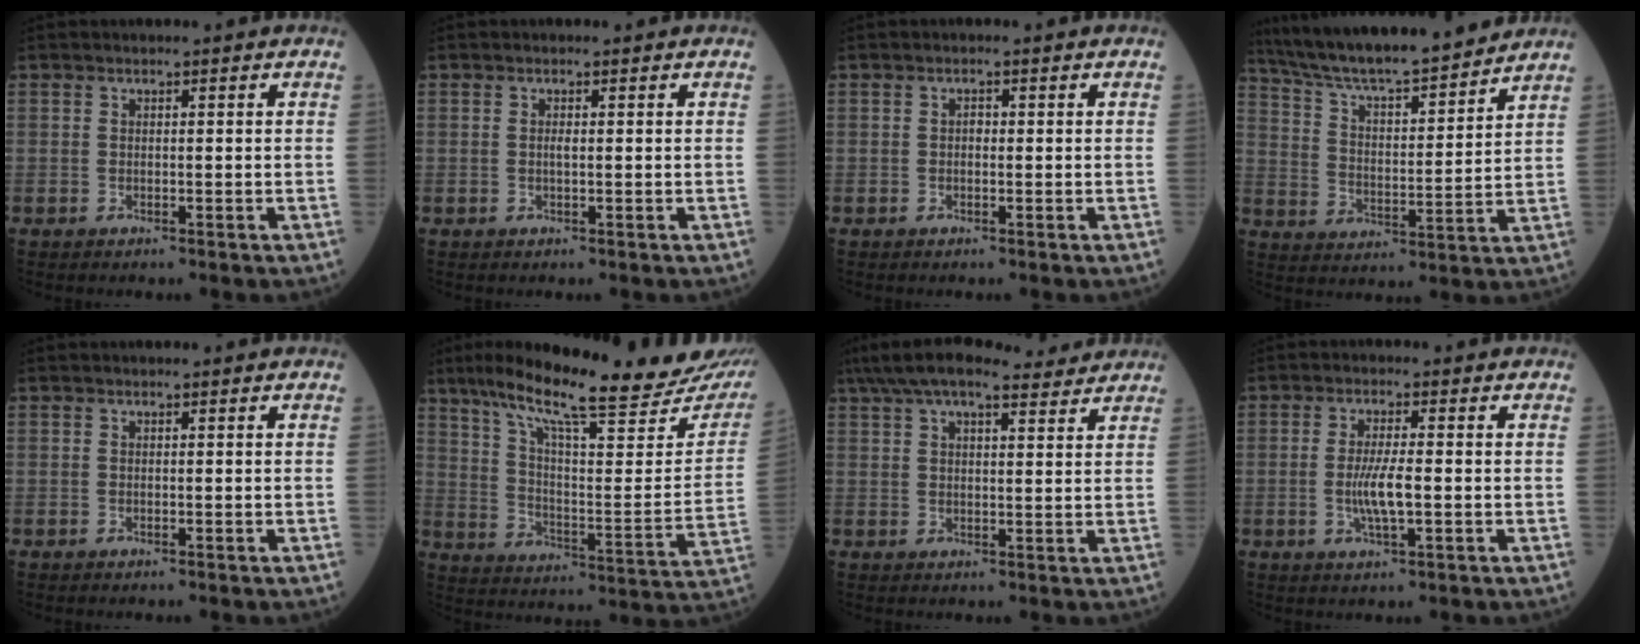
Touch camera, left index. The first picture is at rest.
{"total": 0.7, "force": [0.0, 0.1, 0.7], "torque": [-0.016, -0.001, 0.000]}
{"total": 0.8, "force": [0.0, 0.5, 0.6], "torque": [-0.010, 0.002, -0.003]}
{"total": 18.7, "force": [16.8, 1.4, 8.2], "torque": [-0.146, 0.013, 0.270]}
{"total": 0.0}
{"total": 27.0, "force": [21.8, 3.1, 15.5], "torque": [-0.248, -0.036, 0.300]}
{"total": 13.7, "force": [11.8, 2.9, 6.3], "torque": [-0.118, 0.050, 0.176]}
{"total": 5.1, "force": [-0.8, 0.7, 5.0], "torque": [-0.104, -0.007, -0.016]}